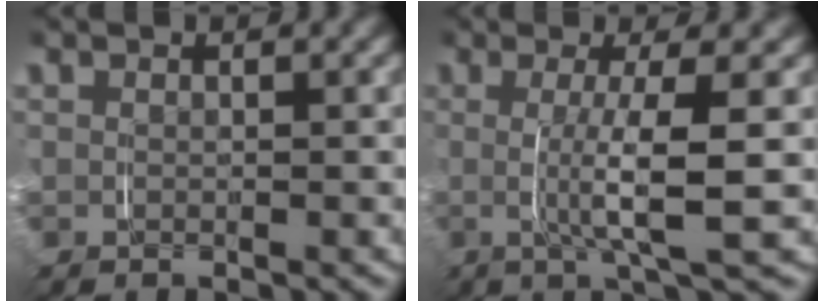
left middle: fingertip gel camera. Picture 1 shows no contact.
{"total": 4.7, "force": [0.1, 0.0, 4.7], "torque": [-0.083, -0.010, 0.003]}